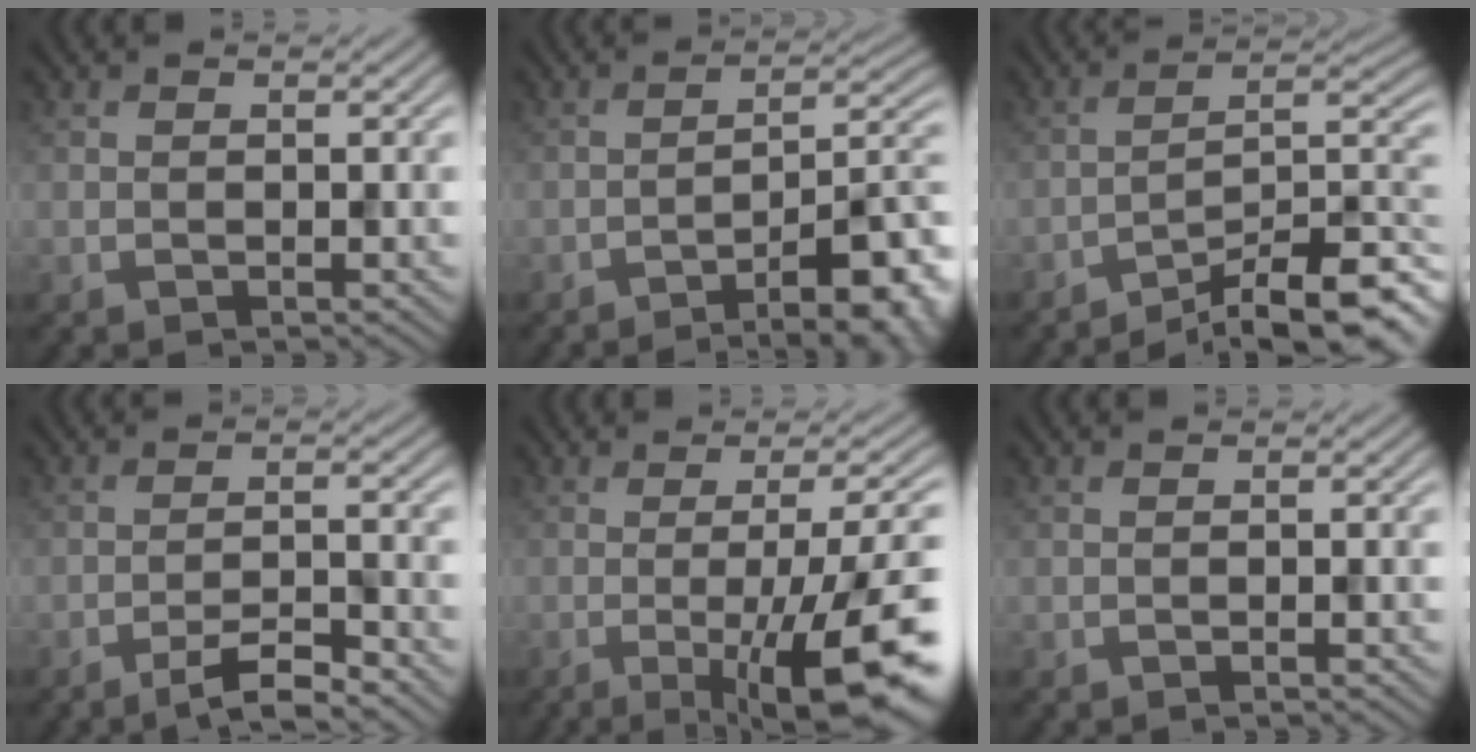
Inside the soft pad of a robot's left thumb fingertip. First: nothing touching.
{"total": 11.3, "force": [-7.1, 2.5, 8.3], "torque": [-0.120, 0.011, -0.103]}
{"total": 12.0, "force": [-9.0, 2.4, 7.6], "torque": [-0.115, 0.009, -0.146]}
{"total": 4.7, "force": [-3.5, 0.6, 3.1], "torque": [-0.051, 0.007, -0.065]}
{"total": 13.7, "force": [-3.7, 3.1, 12.8], "torque": [-0.145, 0.005, -0.060]}
{"total": 0.5, "force": [-0.3, 0.0, 0.4], "torque": [-0.006, 0.000, -0.008]}